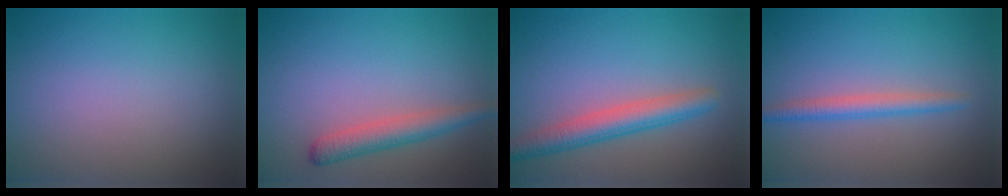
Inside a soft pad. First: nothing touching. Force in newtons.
{"total": 2.8, "press": 2.8, "slide": 0.2}
{"total": 3.9, "press": 3.9, "slide": 0.1}
{"total": 2.1, "press": 2.1, "slide": 0.1}